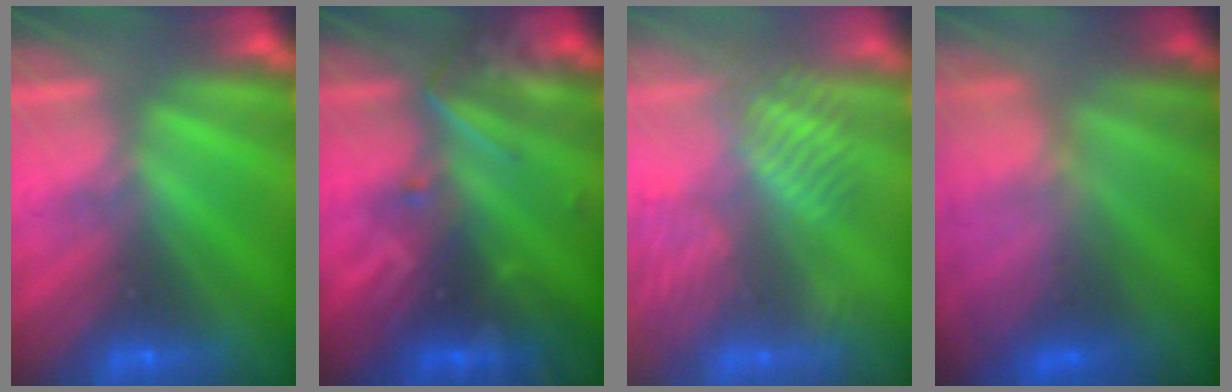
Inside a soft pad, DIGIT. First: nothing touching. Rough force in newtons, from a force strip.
{"total": 2.7}
{"total": 3.9}
{"total": 8.0}